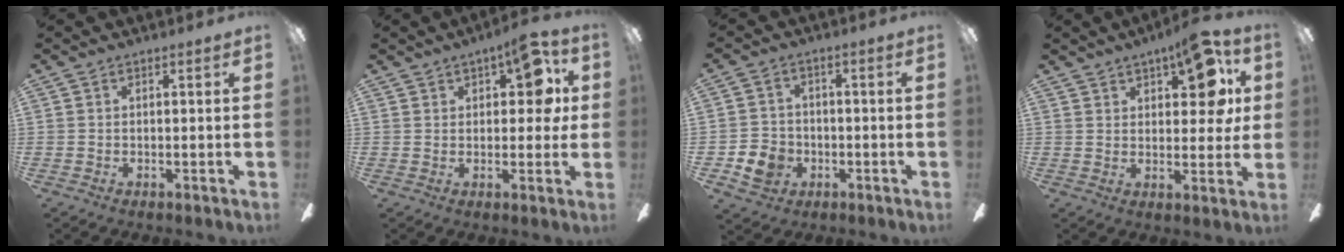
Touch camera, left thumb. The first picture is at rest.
{"total": 10.6, "force": [4.9, 4.9, 8.0], "torque": [-0.090, -0.016, 0.080]}
{"total": 6.5, "force": [-2.3, 5.7, 2.0], "torque": [-0.047, 0.016, -0.041]}
{"total": 13.0, "force": [6.3, 5.9, 9.8], "torque": [-0.118, -0.020, 0.103]}